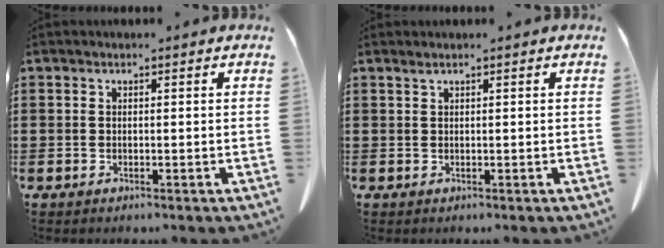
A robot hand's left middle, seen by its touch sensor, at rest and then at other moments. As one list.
[{"total": 0.7, "force": [0.5, 0.0, 0.6], "torque": [-0.012, -0.002, 0.010]}]